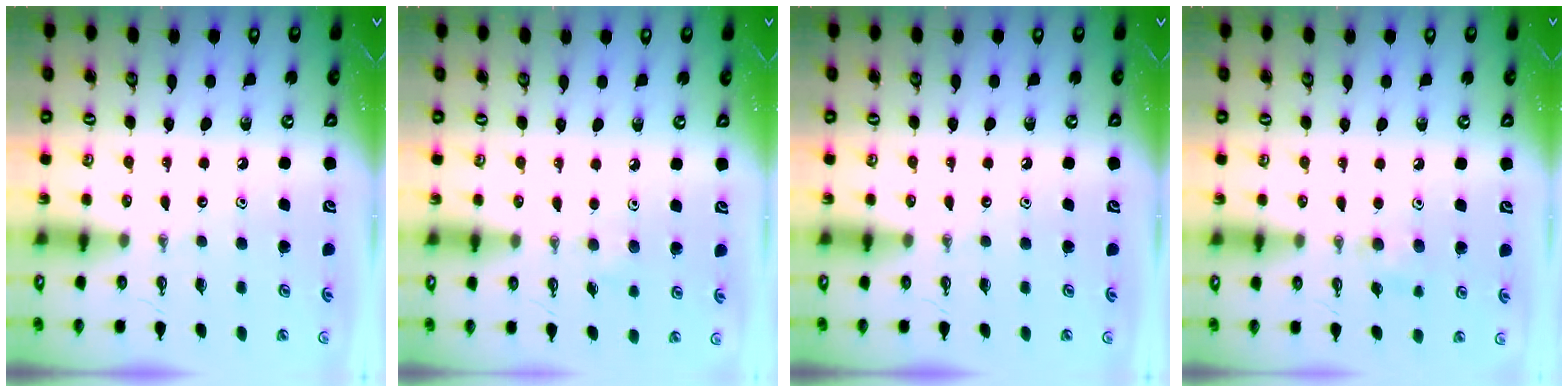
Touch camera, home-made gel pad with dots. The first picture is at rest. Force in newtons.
{"total": 4.2, "press": 4.0, "slide": 1.2}
{"total": 0.0}
{"total": 8.3, "press": 7.7, "slide": 3.1}